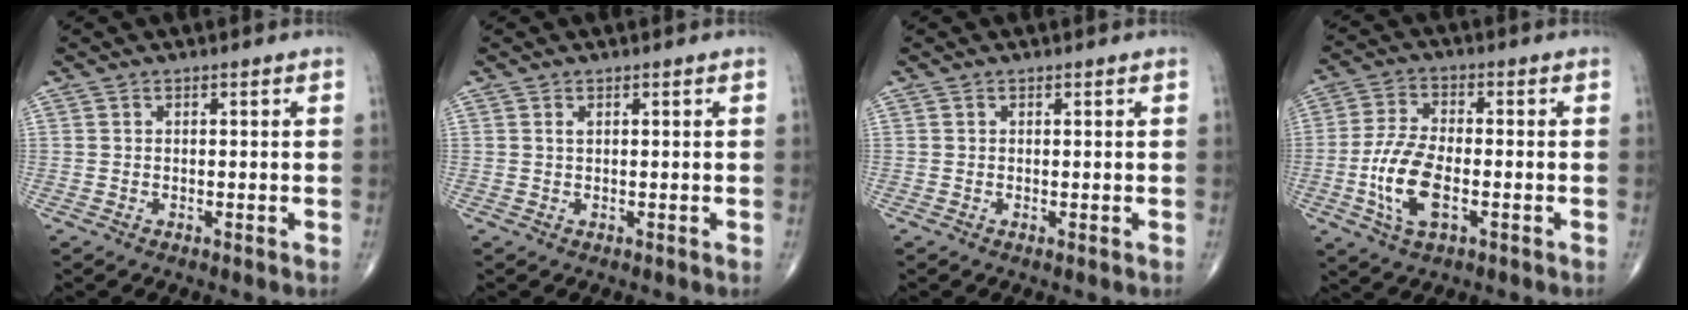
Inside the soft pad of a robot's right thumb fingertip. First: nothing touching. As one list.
[{"total": 0.5, "force": [0.2, 0.2, 0.4], "torque": [-0.010, 0.003, 0.006]}, {"total": 0.0}, {"total": 10.4, "force": [-2.7, 4.7, 8.9], "torque": [-0.189, 0.010, -0.054]}]